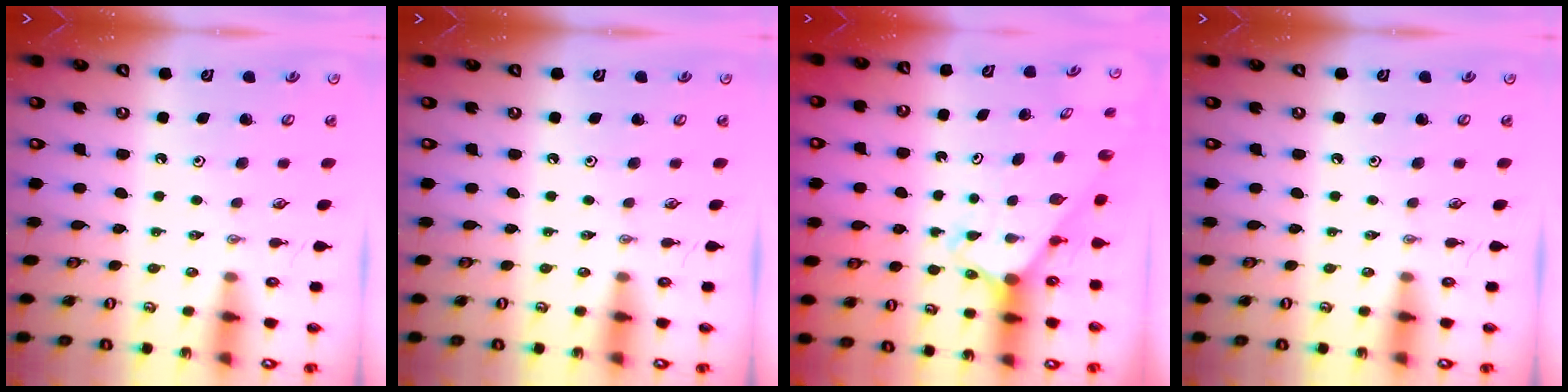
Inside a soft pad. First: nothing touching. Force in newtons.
{"total": 0.0}
{"total": 2.3, "press": 2.3, "slide": 0.2}
{"total": 0.0}